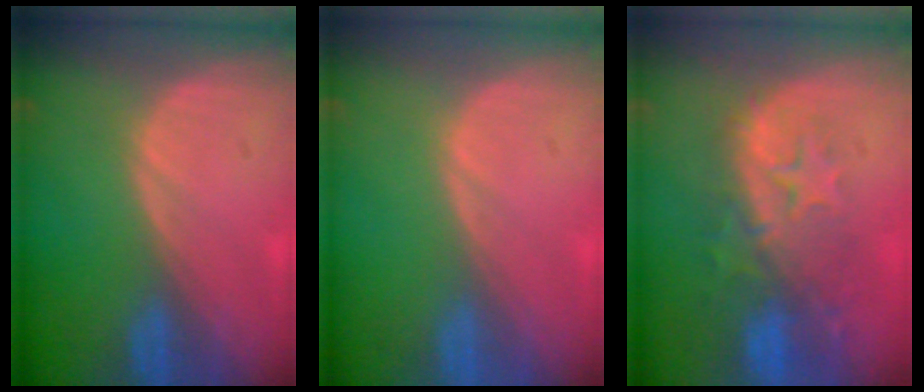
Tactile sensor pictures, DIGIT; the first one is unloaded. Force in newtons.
{"total": 0.0}
{"total": 10.1, "press": 8.7, "slide": 5.1}